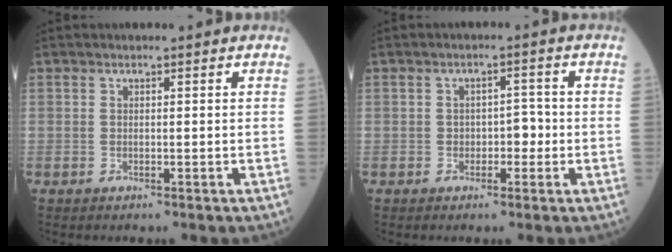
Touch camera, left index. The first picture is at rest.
{"total": 2.9, "force": [-1.1, 1.7, 2.0], "torque": [-0.024, 0.006, -0.018]}